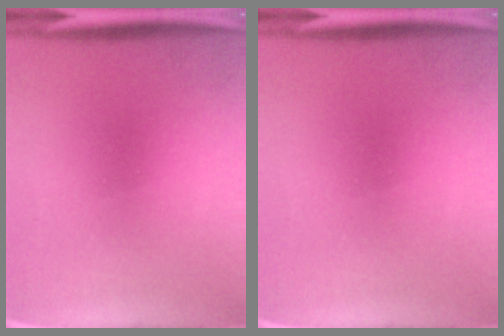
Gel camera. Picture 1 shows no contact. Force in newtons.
{"total": 0.0}